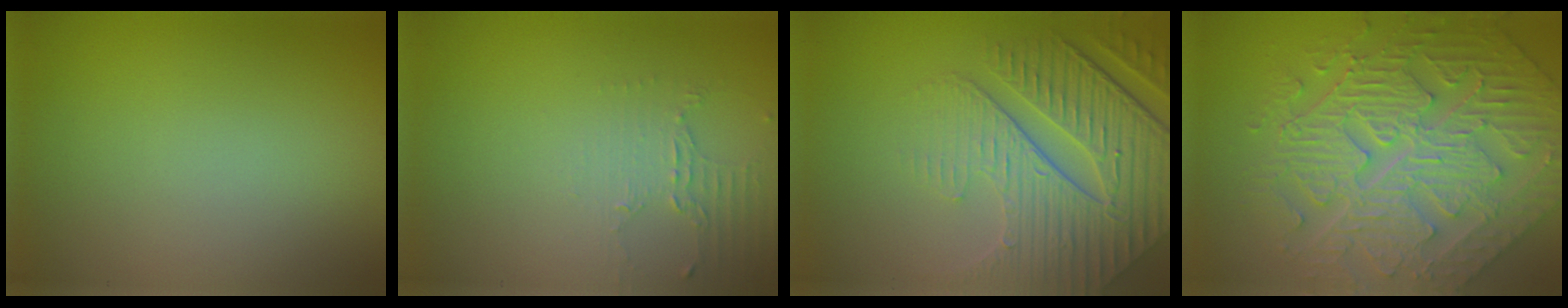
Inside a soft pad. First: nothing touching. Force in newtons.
{"total": 2.0, "press": 1.5, "slide": 1.4}
{"total": 8.3, "press": 6.0, "slide": 5.8}
{"total": 7.2, "press": 6.2, "slide": 3.7}